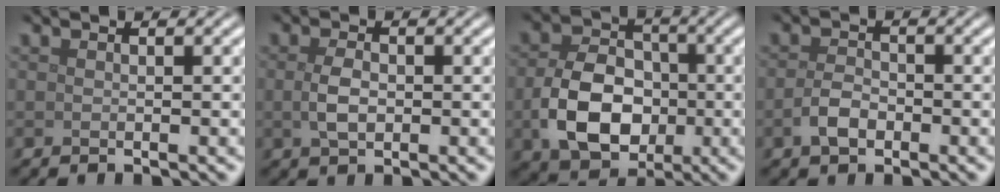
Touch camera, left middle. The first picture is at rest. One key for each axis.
{"total": 2.3, "fx": -0.1, "fy": 1.4, "fz": 1.9, "tx": -0.043, "ty": -0.002, "tz": -0.001}
{"total": 7.6, "fx": -1.8, "fy": 5.4, "fz": 5.0, "tx": -0.100, "ty": -0.005, "tz": -0.032}
{"total": 2.3, "fx": -0.9, "fy": 1.4, "fz": 1.5, "tx": -0.033, "ty": 0.001, "tz": -0.022}